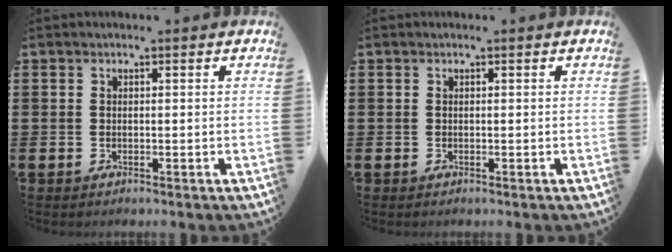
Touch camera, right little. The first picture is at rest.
{"total": 0.0}